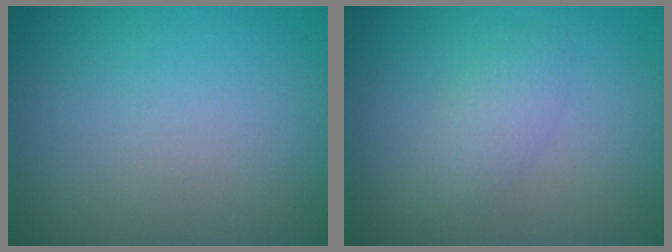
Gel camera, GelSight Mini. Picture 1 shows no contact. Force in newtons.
{"total": 1.8, "press": 1.8, "slide": 0.0}